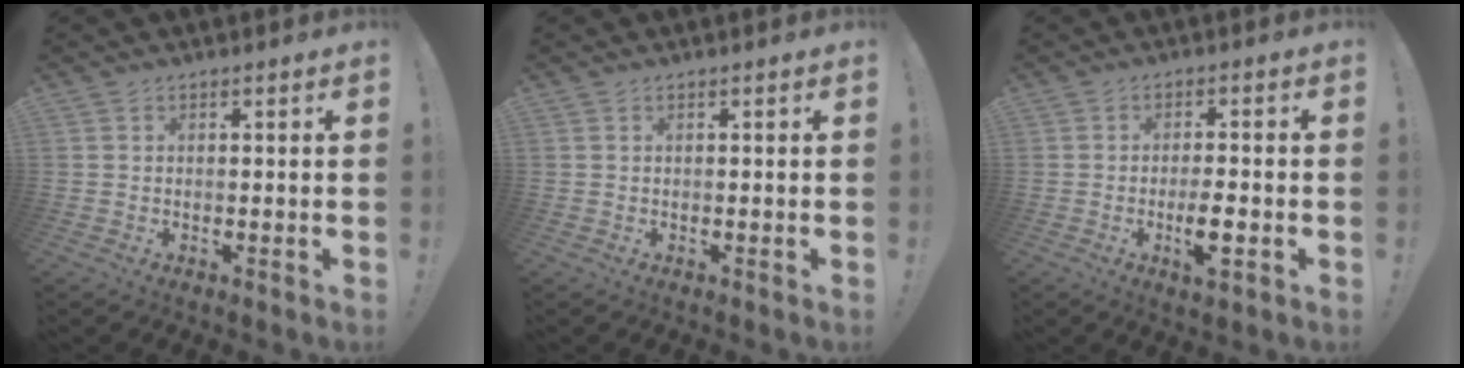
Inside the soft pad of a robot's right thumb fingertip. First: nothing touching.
{"total": 0.0}
{"total": 6.0, "force": [-1.9, 1.3, 5.6], "torque": [-0.103, 0.001, -0.031]}